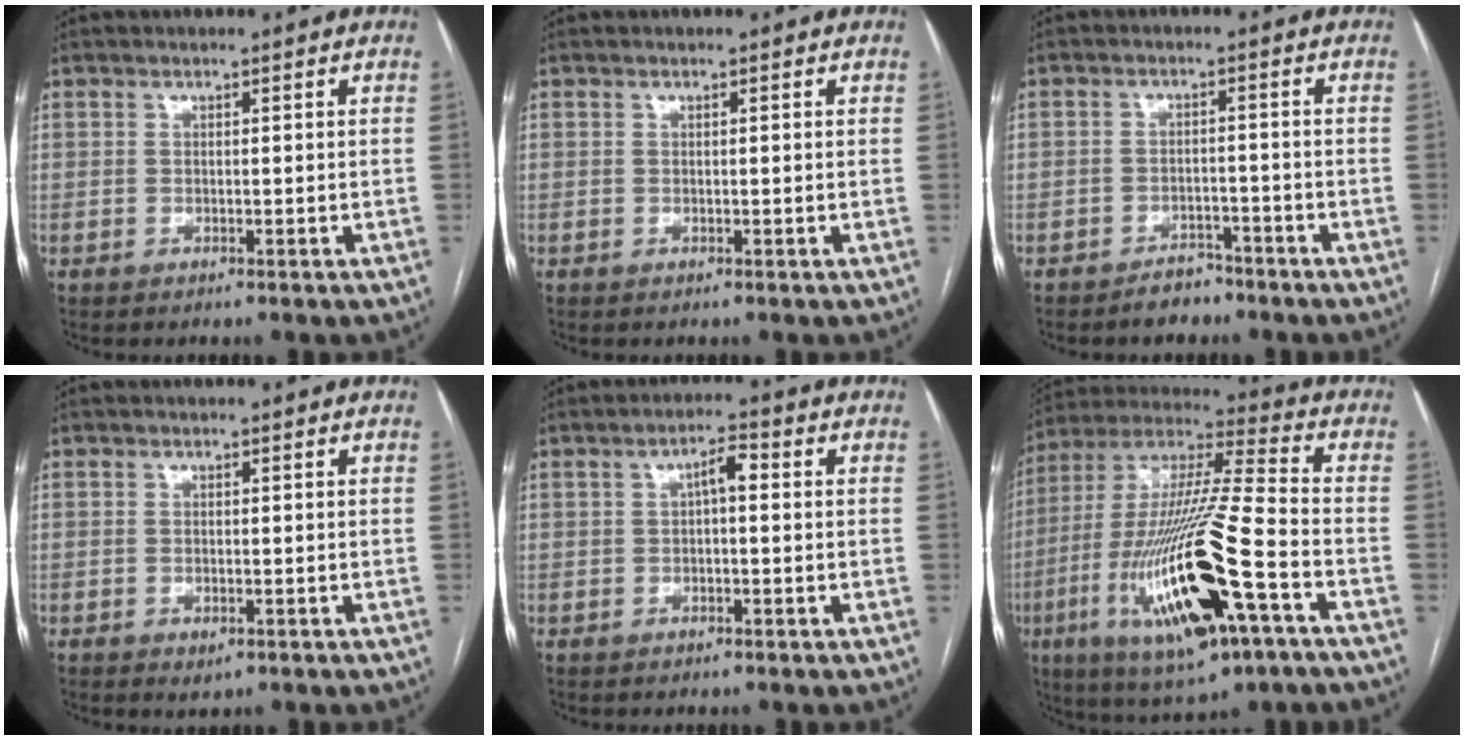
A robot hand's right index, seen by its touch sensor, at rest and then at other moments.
{"total": 0.5, "force": [0.2, 0.1, 0.5], "torque": [-0.012, 0.003, 0.004]}
{"total": 3.4, "force": [-2.8, 1.8, 0.6], "torque": [-0.009, 0.007, -0.040]}
{"total": 1.3, "force": [-0.6, 0.8, 0.8], "torque": [-0.007, 0.000, -0.002]}
{"total": 3.3, "force": [0.5, 1.0, 3.1], "torque": [-0.053, 0.018, 0.007]}
{"total": 24.2, "force": [-8.6, 3.5, 22.3], "torque": [-0.460, -0.034, -0.147]}